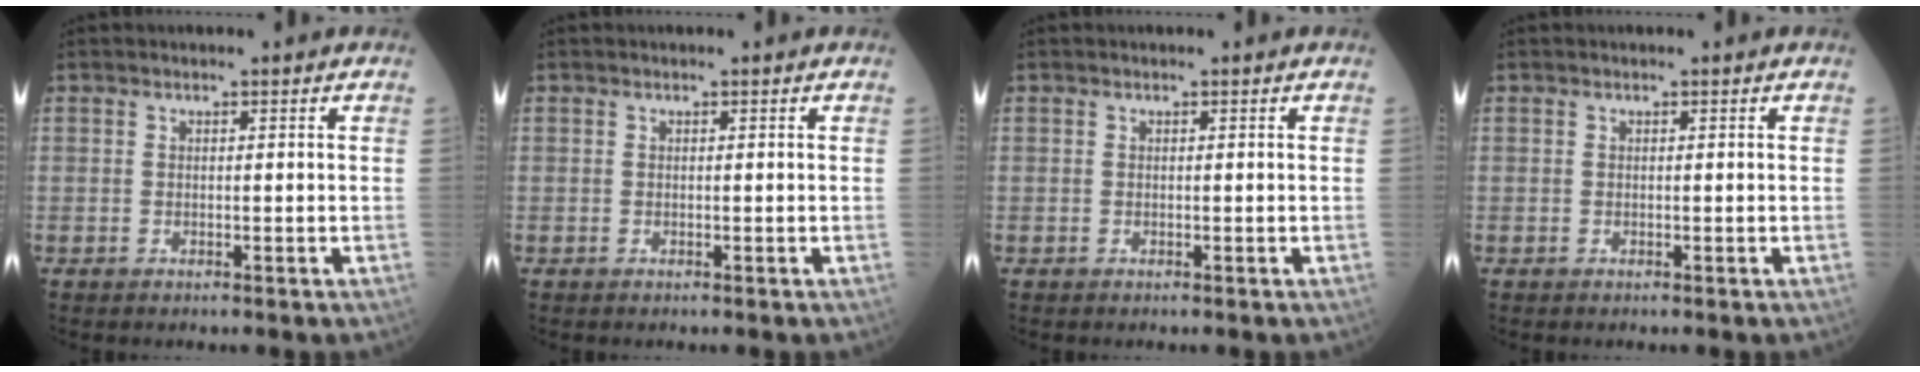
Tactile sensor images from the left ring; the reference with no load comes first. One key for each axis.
{"total": 0.0}
{"total": 0.0}
{"total": 0.0}